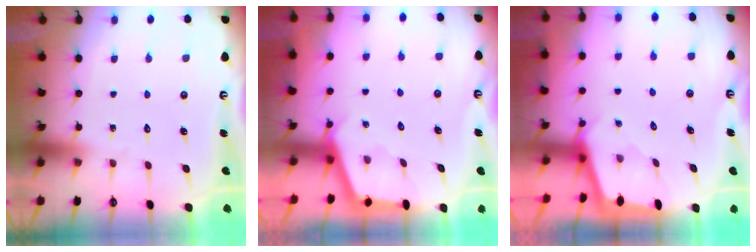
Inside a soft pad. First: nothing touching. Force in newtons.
{"total": 3.0, "press": 3.0, "slide": 0.3}
{"total": 1.9, "press": 1.9, "slide": 0.1}